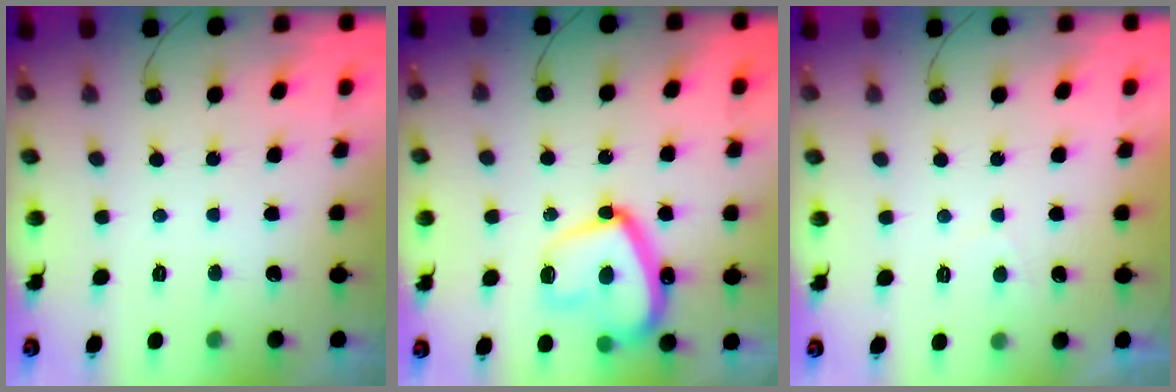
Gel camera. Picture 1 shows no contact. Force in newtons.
{"total": 17.3, "press": 17.2, "slide": 1.5}
{"total": 2.0, "press": 1.9, "slide": 0.7}